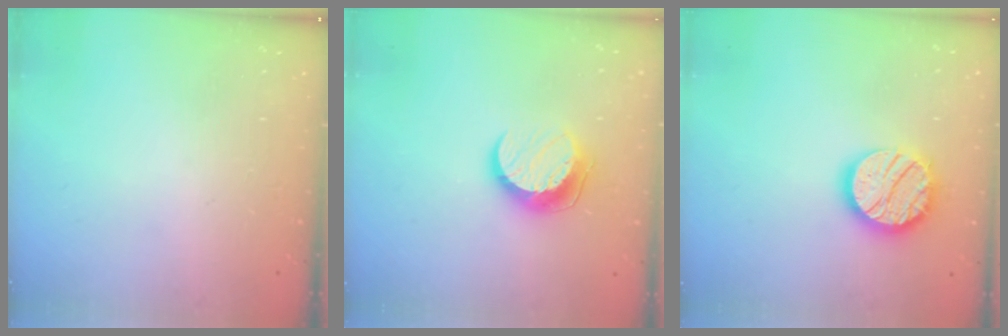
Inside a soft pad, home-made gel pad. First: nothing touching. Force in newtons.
{"total": 10.0, "press": 10.0, "slide": 0.9}
{"total": 17.0, "press": 17.0, "slide": 1.3}